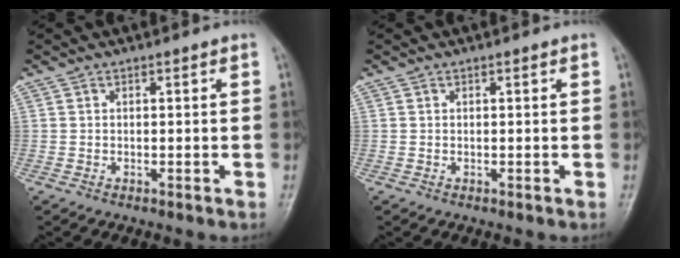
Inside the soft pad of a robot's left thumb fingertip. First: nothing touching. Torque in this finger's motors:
{"motor_torque": [-0.18, -0.15, -0.04, 0.04, 0.00]}